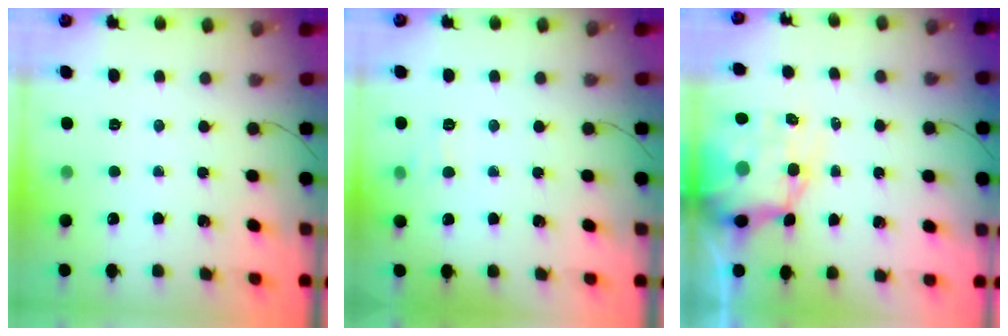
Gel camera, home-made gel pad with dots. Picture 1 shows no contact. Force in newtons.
{"total": 4.6, "press": 4.4, "slide": 1.3}
{"total": 10.4, "press": 9.9, "slide": 3.3}